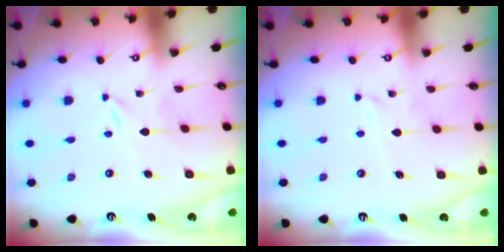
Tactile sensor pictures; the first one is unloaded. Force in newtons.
{"total": 2.1, "press": 2.1, "slide": 0.3}